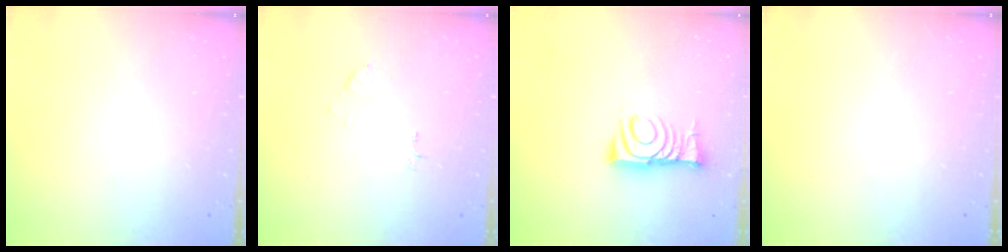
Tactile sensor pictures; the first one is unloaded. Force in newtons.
{"total": 4.0, "press": 3.9, "slide": 0.5}
{"total": 8.7, "press": 8.7, "slide": 0.3}
{"total": 0.0}